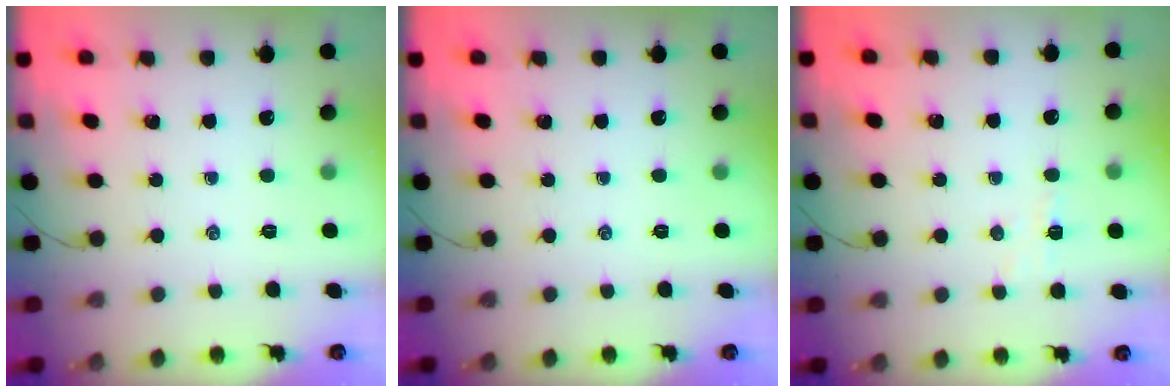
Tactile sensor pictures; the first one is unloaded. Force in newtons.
{"total": 0.0}
{"total": 3.3, "press": 3.0, "slide": 1.2}